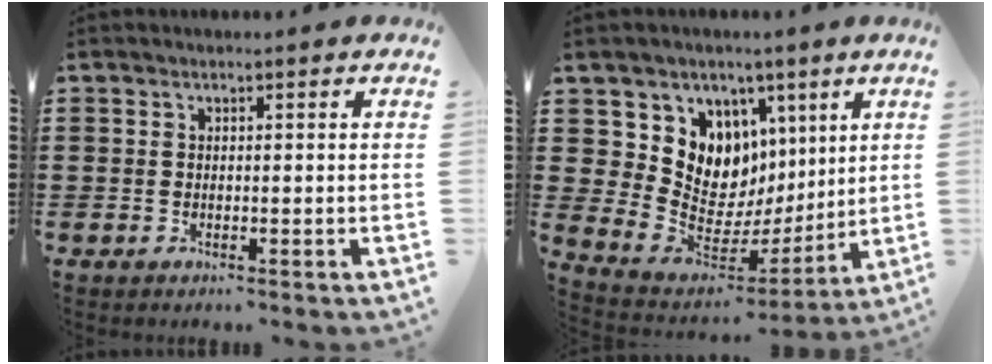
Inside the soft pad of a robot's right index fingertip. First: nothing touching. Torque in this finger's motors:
{"motor_torque": [1.40, 0.70, 0.71, 0.12]}